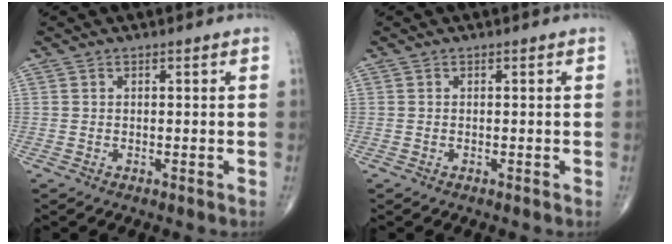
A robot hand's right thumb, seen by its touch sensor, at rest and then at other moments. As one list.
[{"total": 0.0}]